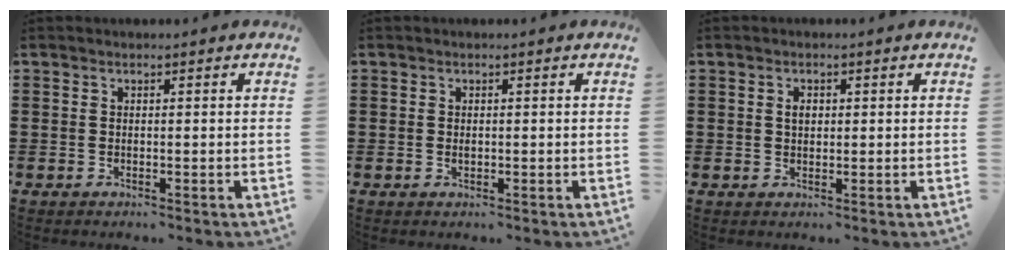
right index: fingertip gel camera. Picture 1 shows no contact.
{"total": 0.6, "force": [0.0, 0.4, 0.5], "torque": [-0.012, -0.001, 0.000]}
{"total": 1.7, "force": [0.4, 1.1, 1.3], "torque": [-0.028, 0.006, 0.006]}